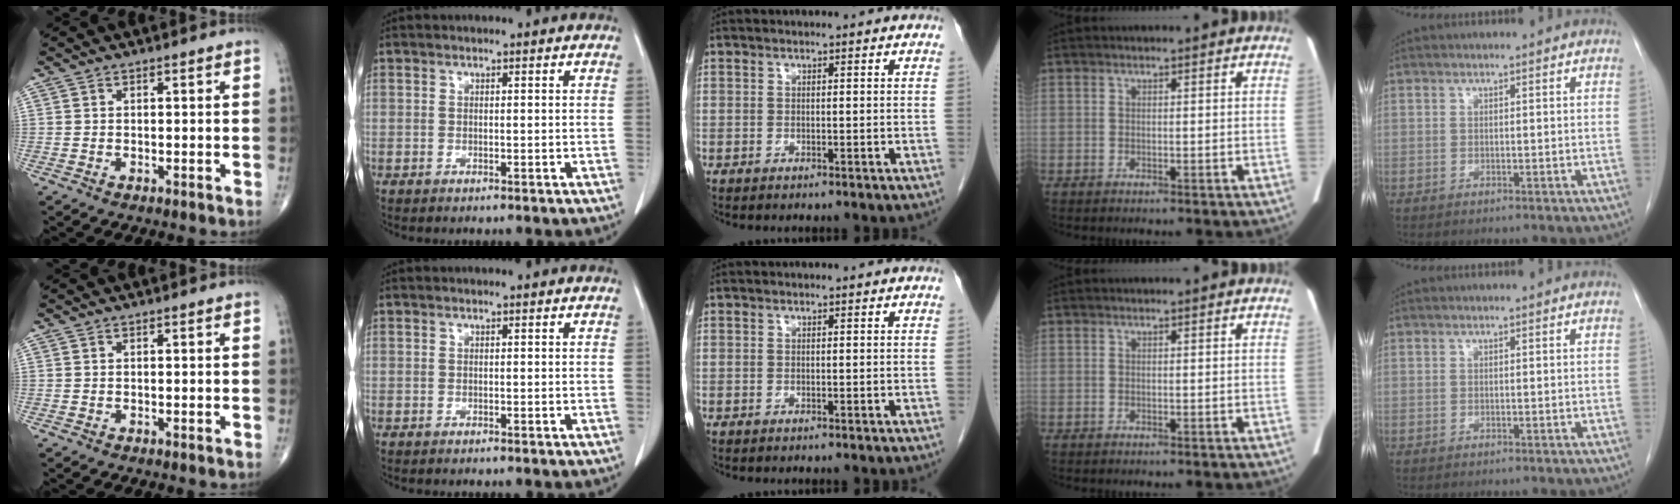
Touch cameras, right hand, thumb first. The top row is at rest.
{}